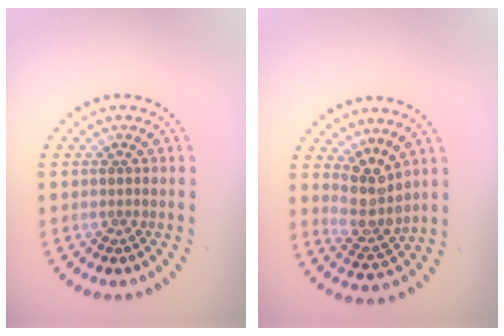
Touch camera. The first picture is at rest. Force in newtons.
{"total": 3.6, "press": 2.8, "slide": 2.3}